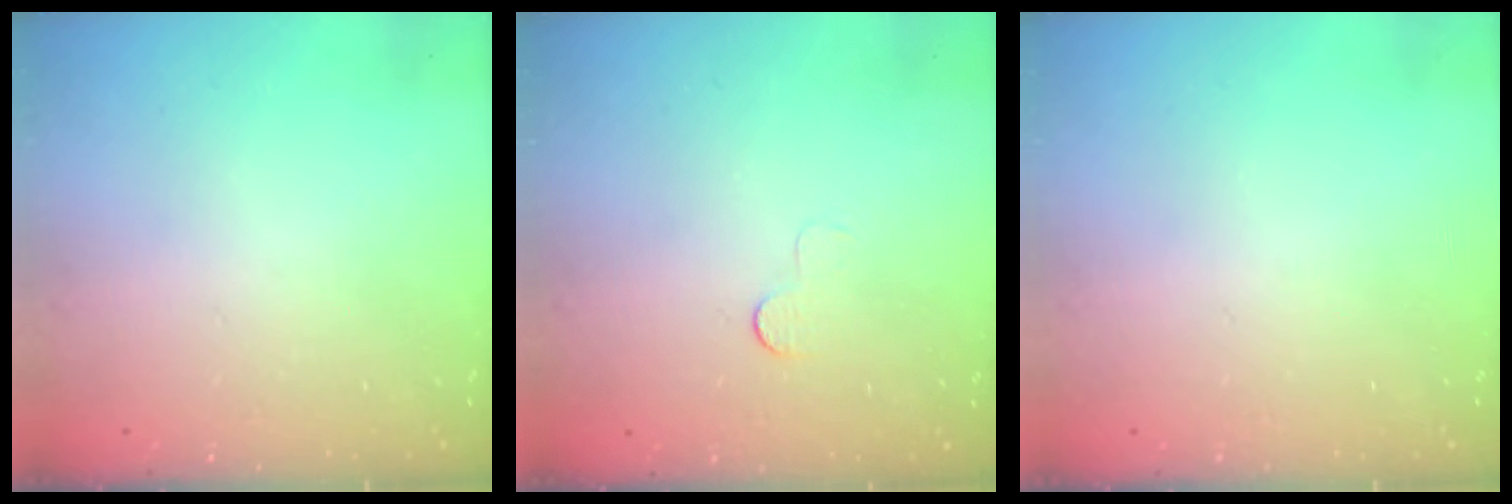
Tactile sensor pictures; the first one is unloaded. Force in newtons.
{"total": 3.8, "press": 3.8, "slide": 0.3}
{"total": 0.0}